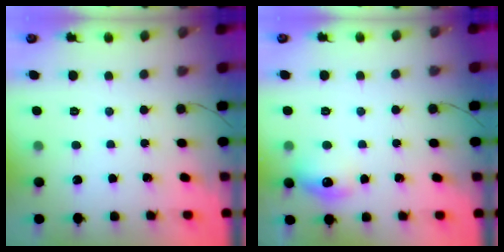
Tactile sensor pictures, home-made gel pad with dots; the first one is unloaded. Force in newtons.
{"total": 9.4, "press": 9.4, "slide": 0.5}